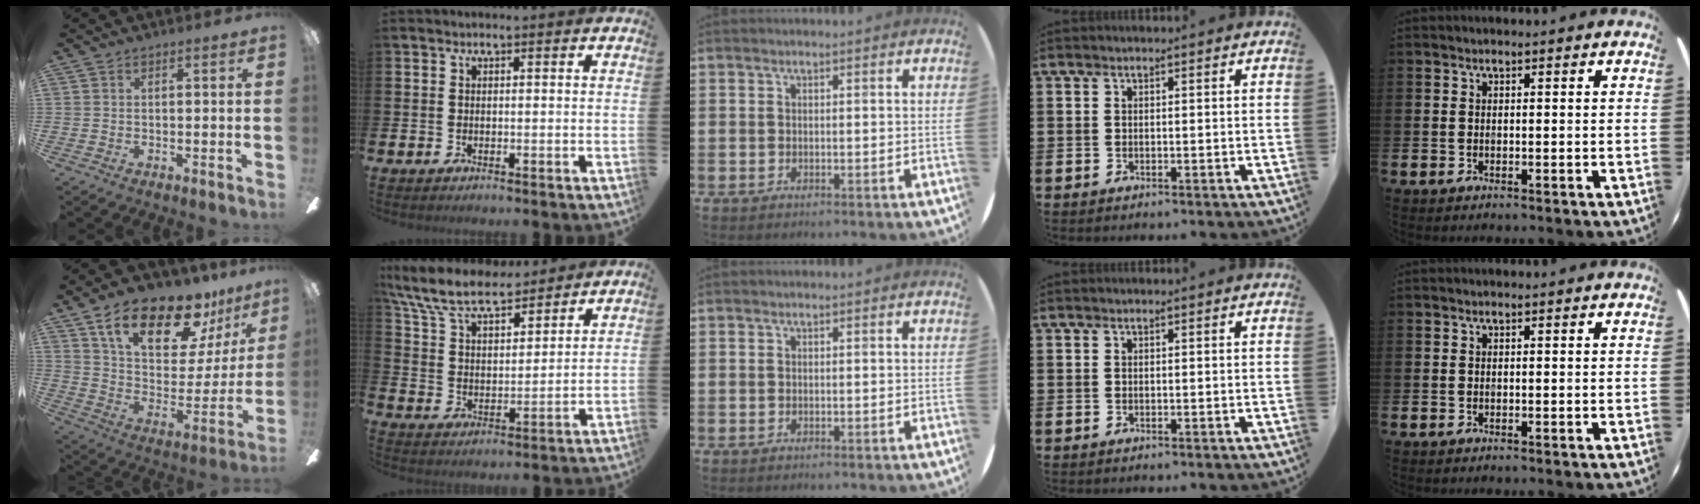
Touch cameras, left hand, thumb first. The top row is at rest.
{"thumb": {"total": 22.2, "force": [15.1, 9.6, 13.1], "torque": [-0.213, -0.088, 0.259]}, "index": {"total": 9.0, "force": [8.1, 2.3, 3.1], "torque": [-0.100, -0.045, 0.147]}}